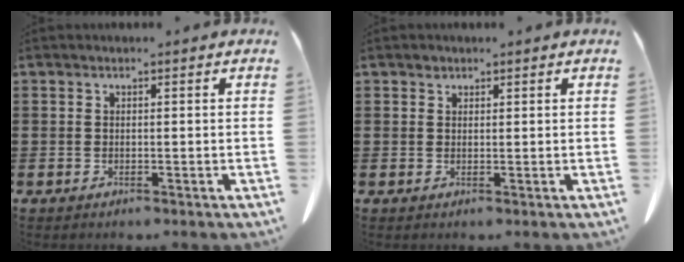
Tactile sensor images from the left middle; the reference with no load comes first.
{"total": 1.0, "force": [0.7, 0.6, 0.2], "torque": [-0.007, 0.000, 0.015]}